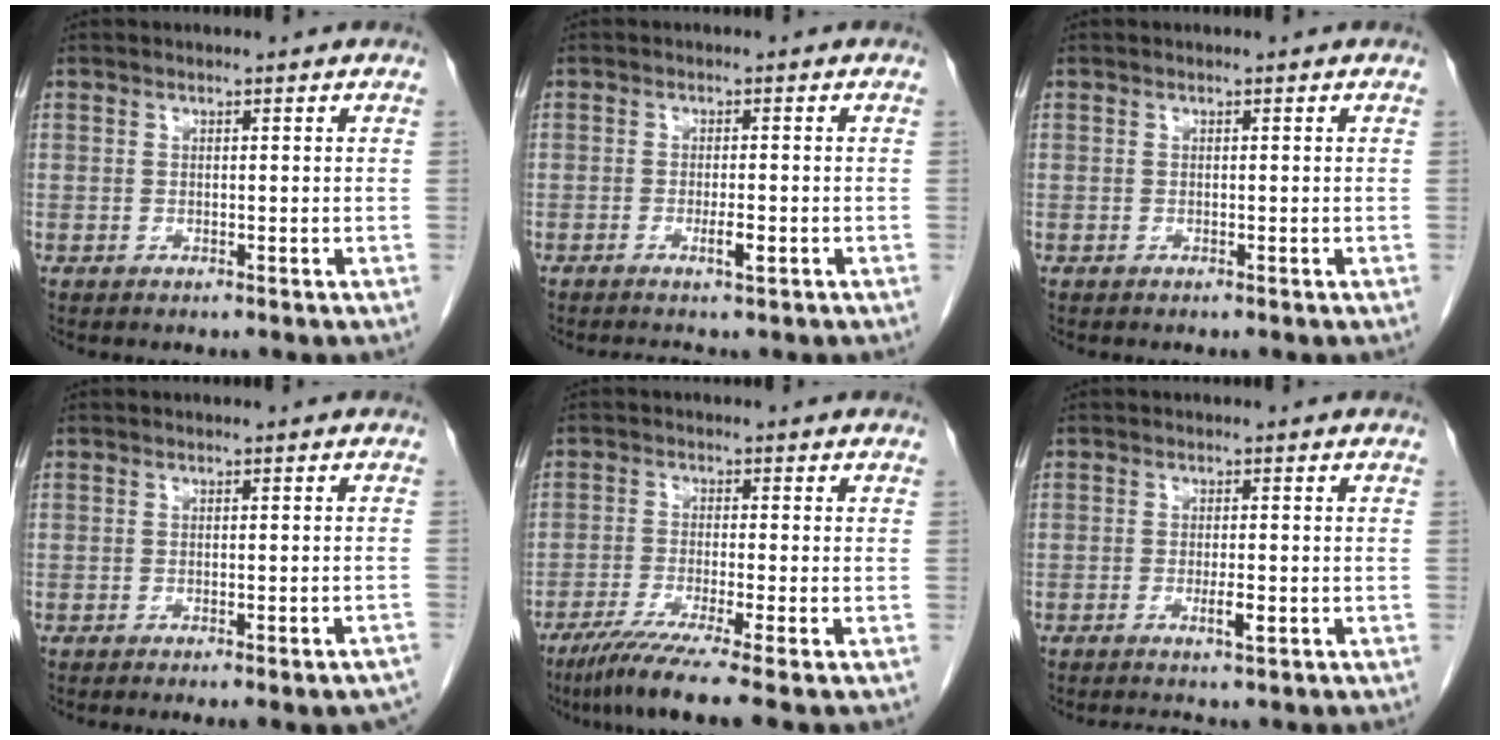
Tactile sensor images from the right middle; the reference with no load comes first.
{"total": 2.1, "force": [-1.1, 0.2, 1.8], "torque": [-0.035, -0.004, -0.018]}
{"total": 0.0}
{"total": 6.7, "force": [-5.9, 0.3, 3.3], "torque": [-0.027, -0.008, -0.069]}
{"total": 8.7, "force": [-6.5, -1.5, 5.6], "torque": [-0.089, -0.029, -0.109]}
{"total": 2.1, "force": [-1.1, 0.2, 1.8], "torque": [-0.035, -0.004, -0.019]}